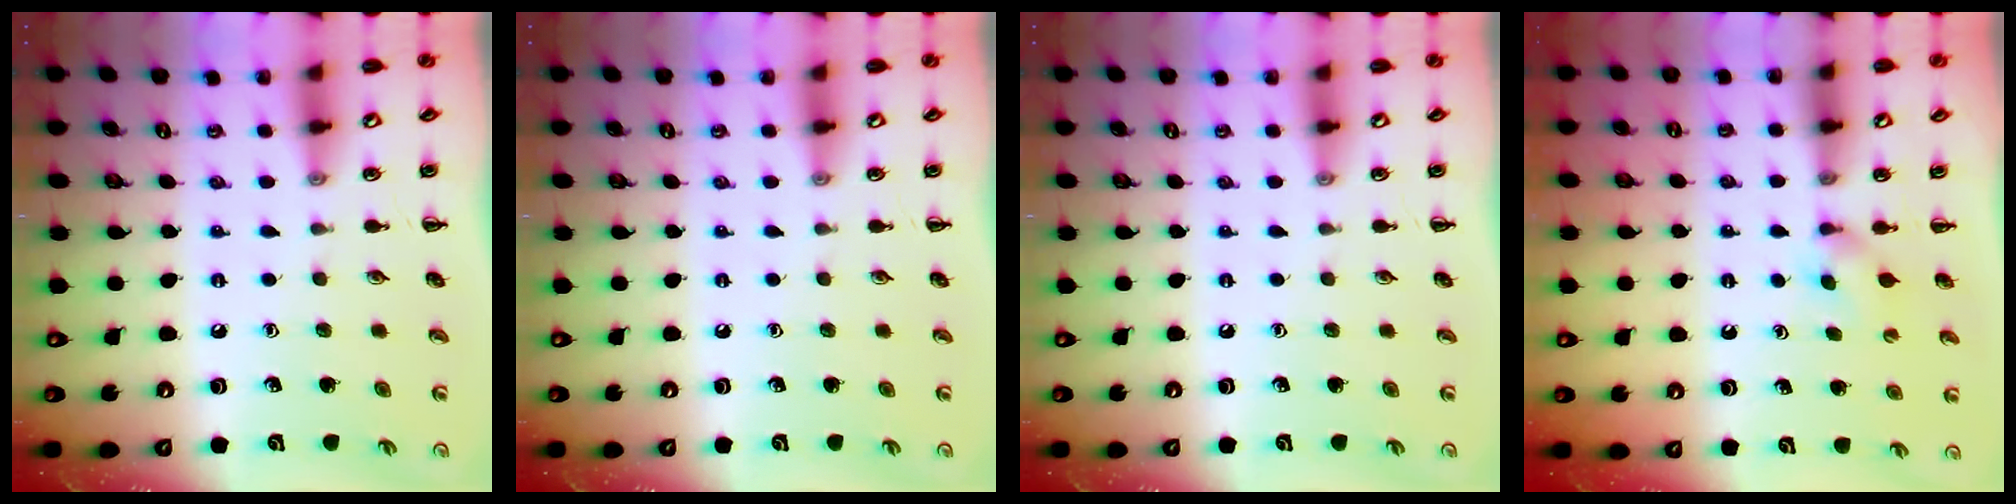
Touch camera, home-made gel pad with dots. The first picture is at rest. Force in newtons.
{"total": 0.0}
{"total": 0.0}
{"total": 2.5, "press": 2.3, "slide": 1.0}